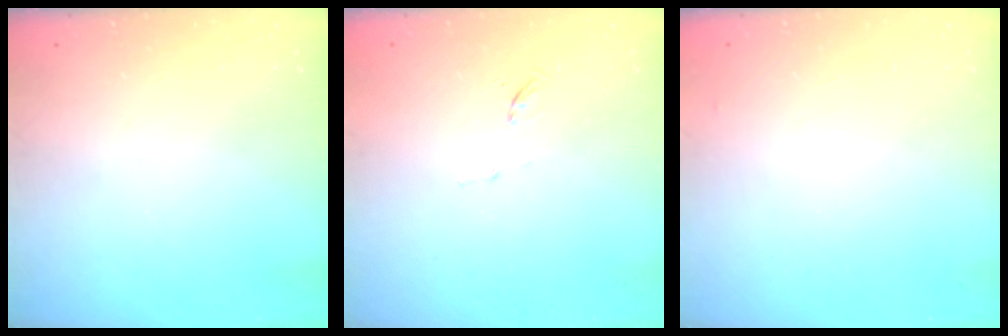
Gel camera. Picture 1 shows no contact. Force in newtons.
{"total": 4.3, "press": 4.1, "slide": 1.3}
{"total": 2.9, "press": 2.9, "slide": 0.1}